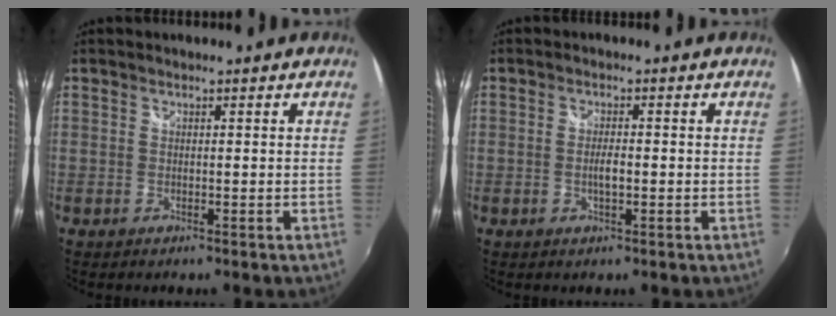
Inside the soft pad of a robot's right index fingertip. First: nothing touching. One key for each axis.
{"total": 2.8, "fx": -0.6, "fy": 0.8, "fz": 2.6, "tx": -0.048, "ty": -0.003, "tz": -0.011}